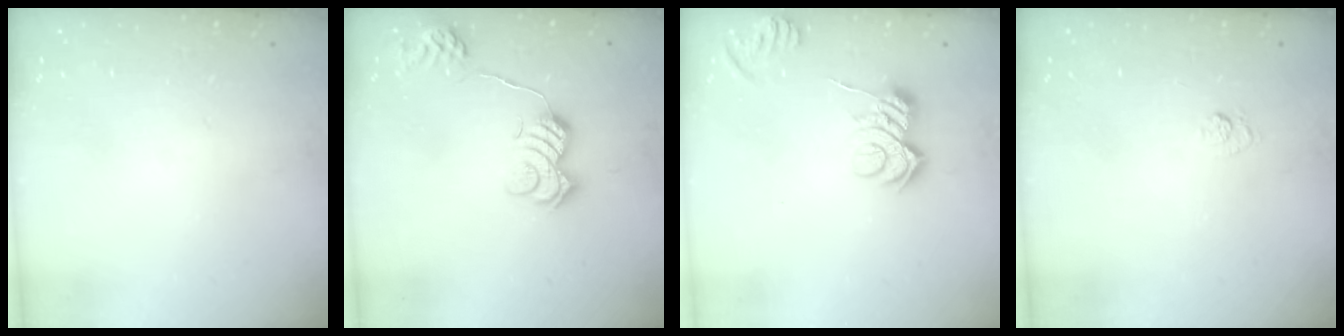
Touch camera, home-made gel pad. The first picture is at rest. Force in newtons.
{"total": 13.0, "press": 13.0, "slide": 0.4}
{"total": 8.3, "press": 8.2, "slide": 0.8}
{"total": 5.6, "press": 5.4, "slide": 1.4}